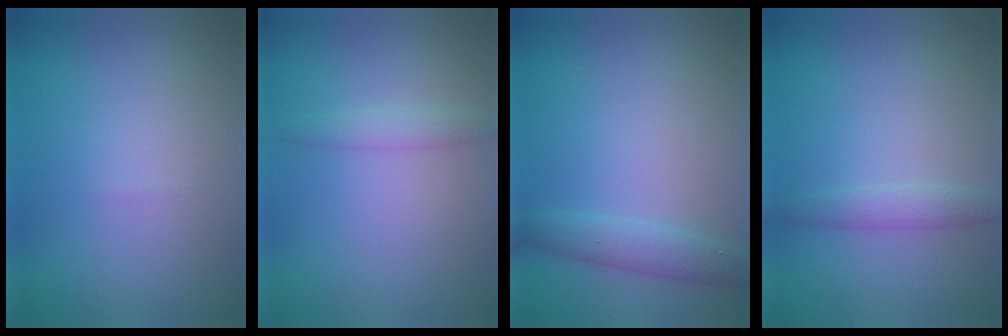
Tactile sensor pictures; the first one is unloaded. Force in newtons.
{"total": 1.5, "press": 1.5, "slide": 0.2}
{"total": 1.9, "press": 1.9, "slide": 0.1}
{"total": 1.7, "press": 1.7, "slide": 0.0}